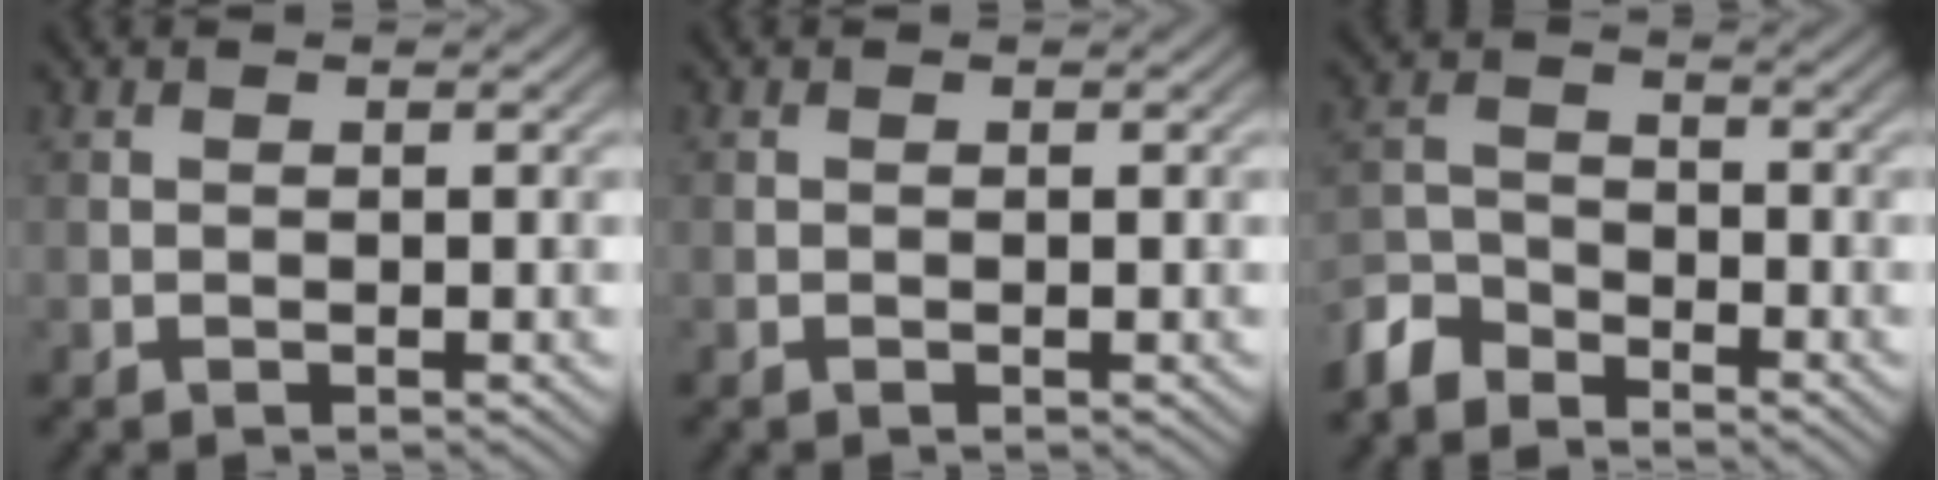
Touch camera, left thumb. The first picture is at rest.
{"total": 0.0}
{"total": 5.1, "force": [-4.4, 2.1, 1.5], "torque": [-0.037, -0.006, -0.108]}